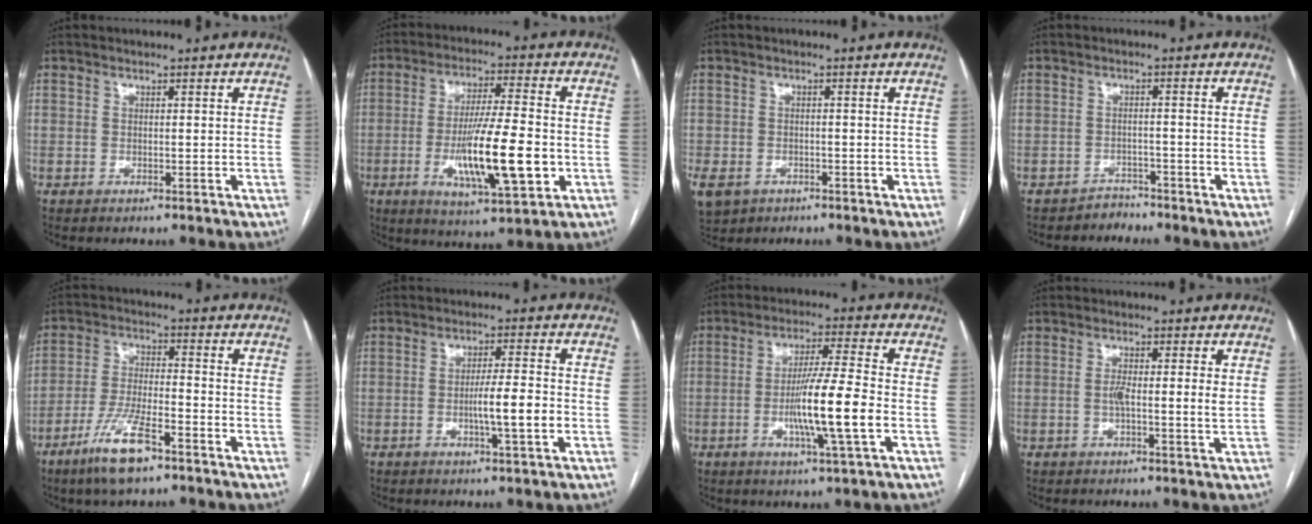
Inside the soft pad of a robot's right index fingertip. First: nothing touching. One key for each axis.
{"total": 14.8, "fx": -3.5, "fy": 2.0, "fz": 14.3, "tx": -0.254, "ty": -0.014, "tz": -0.055}
{"total": 12.9, "fx": -6.0, "fy": 10.2, "fz": 5.0, "tx": -0.161, "ty": -0.012, "tz": -0.079}
{"total": 2.3, "fx": -2.0, "fy": 0.9, "fz": -0.8, "tx": 0.016, "ty": 0.001, "tz": -0.031}
{"total": 9.7, "fx": -6.2, "fy": 1.8, "fz": 7.3, "tx": -0.147, "ty": -0.016, "tz": -0.115}
{"total": 6.0, "fx": -1.6, "fy": 0.0, "fz": 5.8, "tx": -0.098, "ty": -0.002, "tz": -0.026}
{"total": 11.1, "fx": -2.7, "fy": -0.4, "fz": 10.8, "tx": -0.198, "ty": -0.009, "tz": -0.052}
{"total": 3.8, "fx": 0.1, "fy": 0.3, "fz": 3.8, "tx": -0.070, "ty": -0.001, "tz": -0.001}